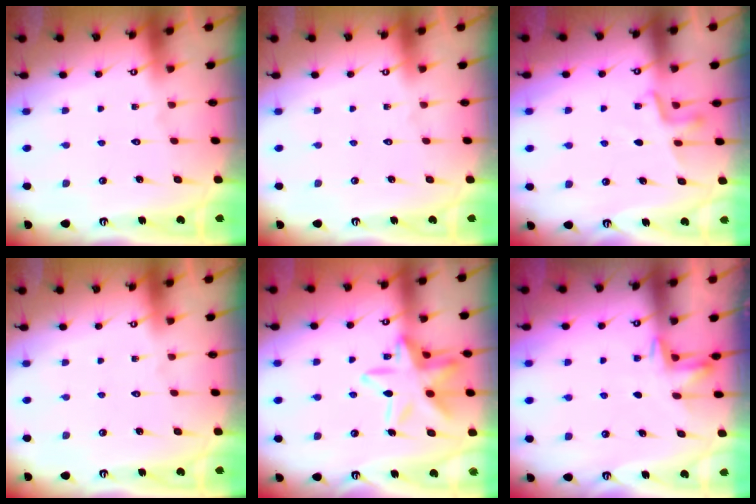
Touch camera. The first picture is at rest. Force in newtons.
{"total": 0.0}
{"total": 6.3, "press": 6.2, "slide": 1.1}
{"total": 0.0}
{"total": 16.7, "press": 16.7, "slide": 1.3}
{"total": 4.2, "press": 4.0, "slide": 1.0}